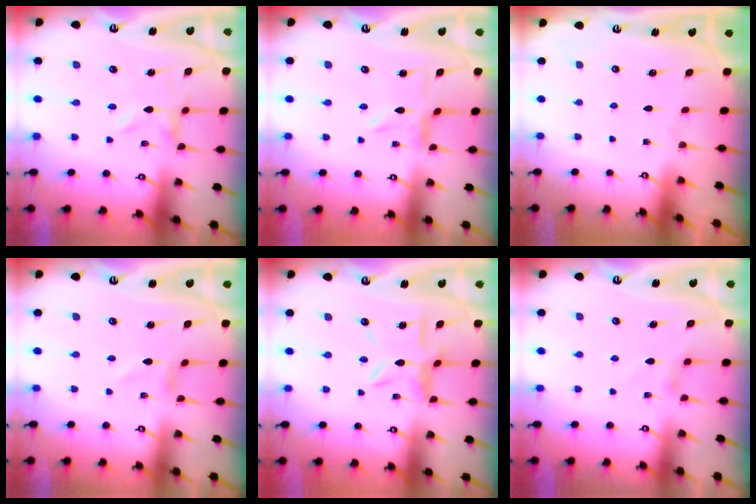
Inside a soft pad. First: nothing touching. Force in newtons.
{"total": 1.3, "press": 1.2, "slide": 0.4}
{"total": 0.0}
{"total": 0.0}
{"total": 8.7, "press": 8.6, "slide": 0.9}
{"total": 1.8, "press": 1.8, "slide": 0.4}